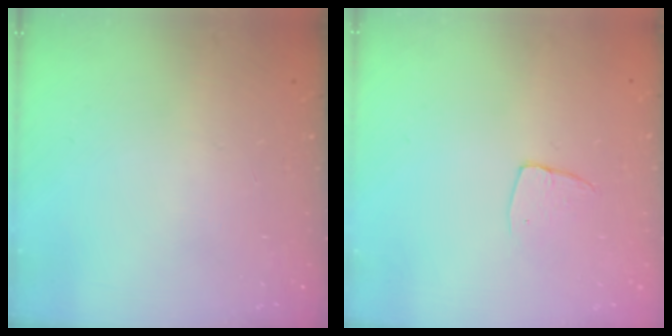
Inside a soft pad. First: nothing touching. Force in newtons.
{"total": 5.6, "press": 5.5, "slide": 0.5}